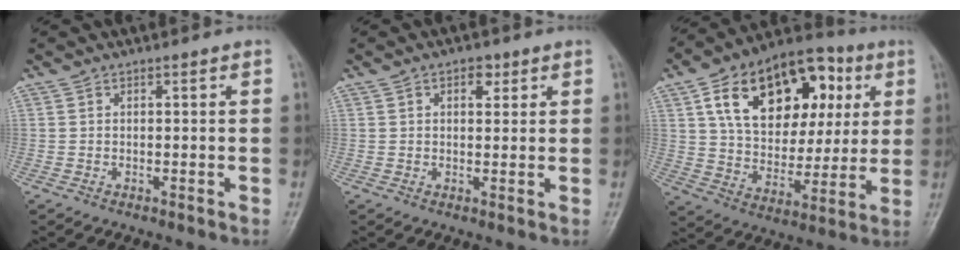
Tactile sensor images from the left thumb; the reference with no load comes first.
{"total": 2.7, "force": [1.3, 1.7, 1.6], "torque": [-0.007, -0.002, 0.015]}
{"total": 23.8, "force": [8.1, 15.1, 16.5], "torque": [-0.222, 0.004, 0.127]}